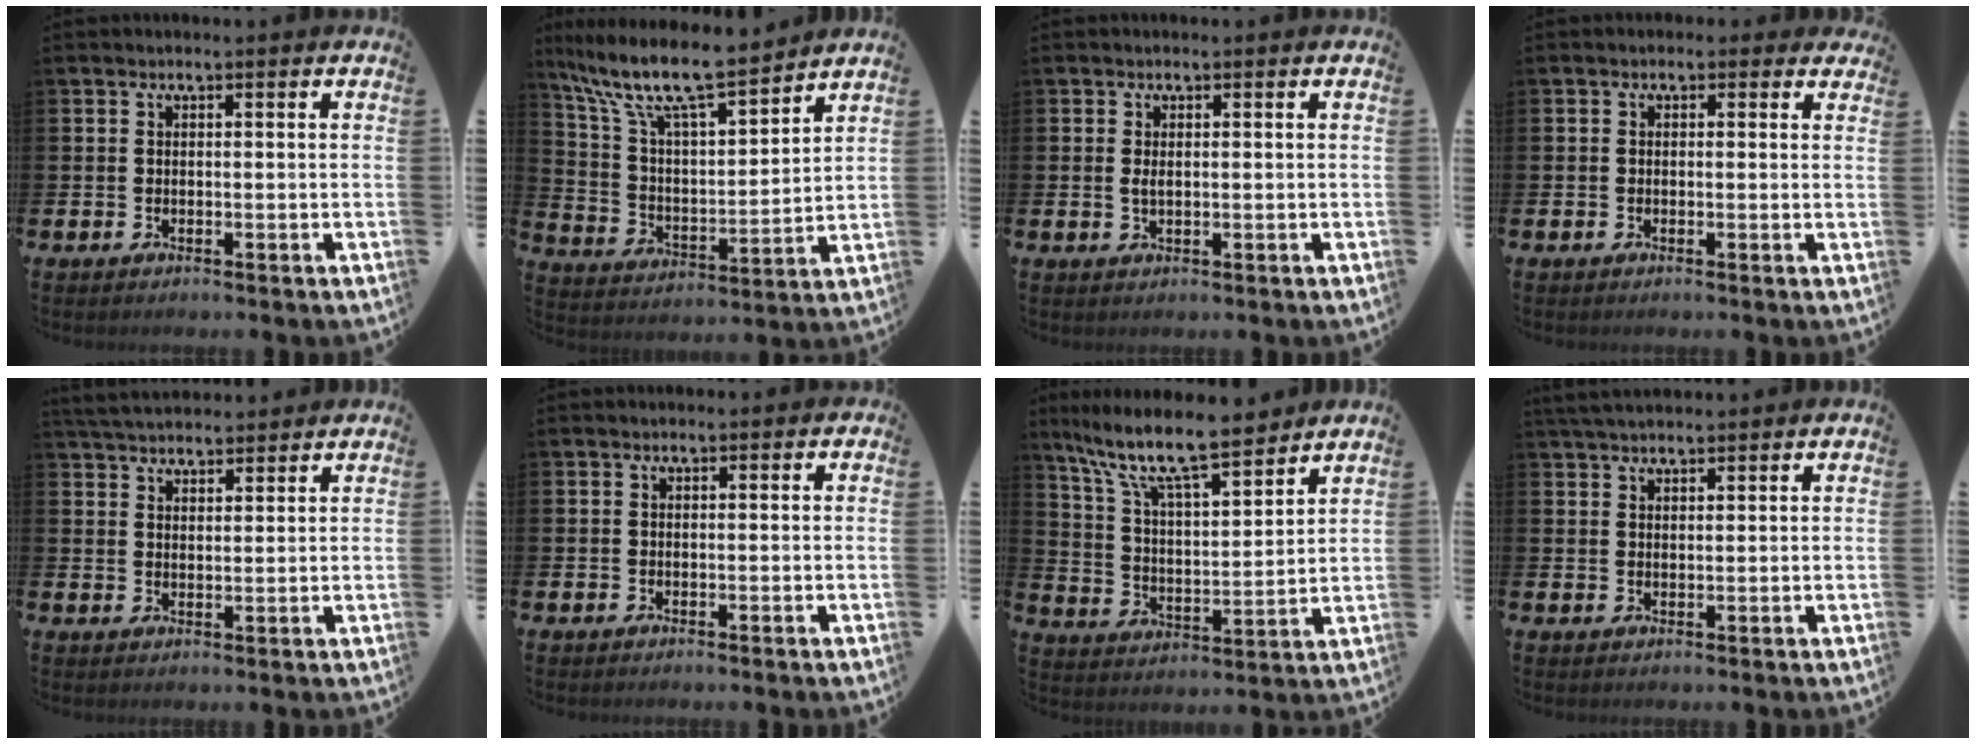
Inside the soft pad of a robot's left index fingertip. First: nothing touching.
{"total": 10.8, "force": [9.5, 1.6, 4.9], "torque": [-0.139, -0.061, 0.163]}
{"total": 1.1, "force": [0.2, 0.5, 1.0], "torque": [-0.018, 0.003, 0.001]}
{"total": 0.7, "force": [0.1, 0.6, 0.2], "torque": [-0.002, 0.008, -0.001]}
{"total": 4.2, "force": [4.1, 0.8, 0.5], "torque": [-0.019, -0.018, 0.076]}
{"total": 0.0}
{"total": 11.1, "force": [9.6, 2.1, 5.3], "torque": [-0.137, -0.059, 0.164]}
{"total": 3.2, "force": [3.0, 0.6, 1.0], "torque": [-0.022, -0.008, 0.055]}